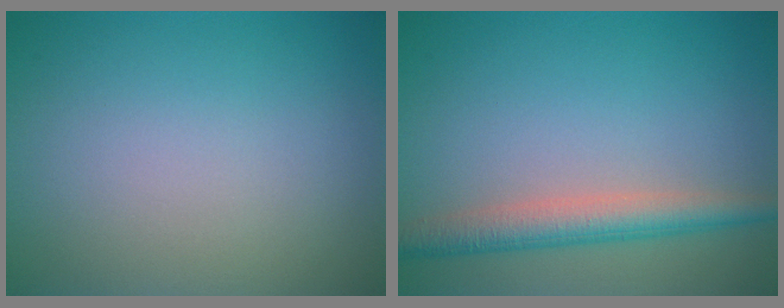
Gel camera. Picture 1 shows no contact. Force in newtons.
{"total": 4.0, "press": 4.0, "slide": 0.1}